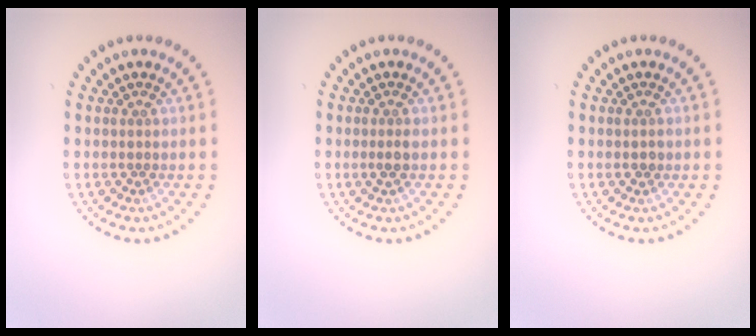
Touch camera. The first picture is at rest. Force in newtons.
{"total": 1.0, "press": 0.8, "slide": 0.5}
{"total": 0.7, "press": 0.7, "slide": 0.0}